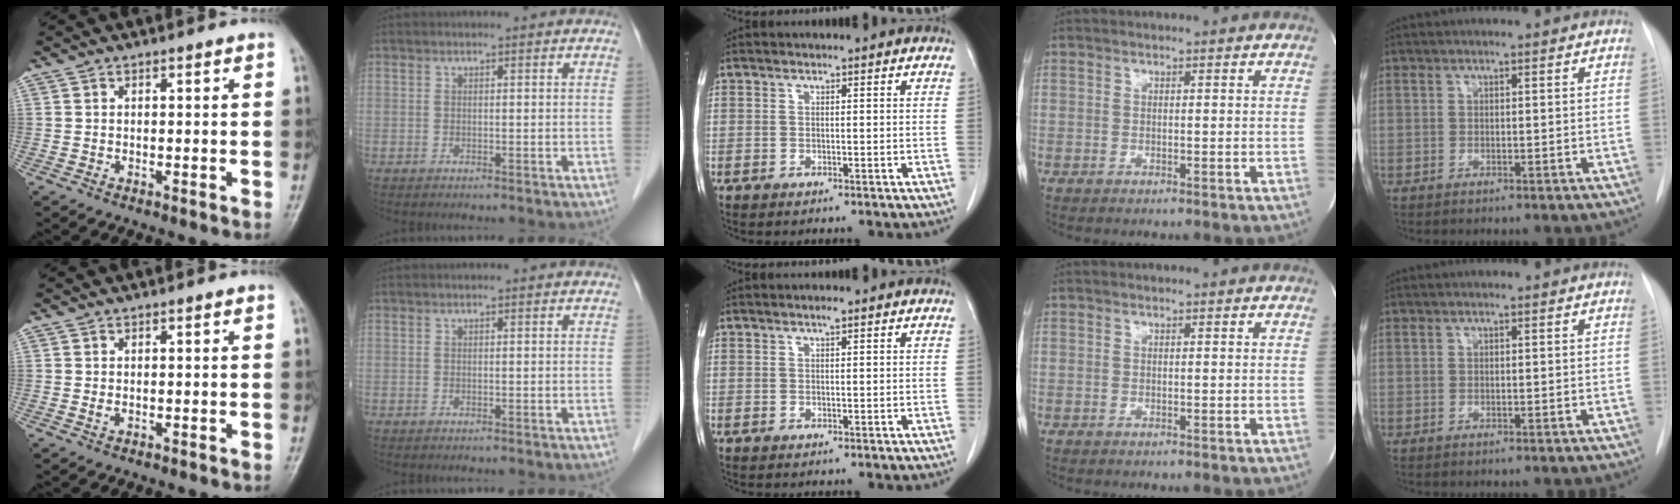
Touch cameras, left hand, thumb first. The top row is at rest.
{"thumb": {"total": 1.1, "force": [0.2, 0.6, 1.0], "torque": [-0.015, 0.002, 0.008]}, "middle": {"total": 0.7, "force": [0.5, 0.1, 0.5], "torque": [-0.011, 0.001, 0.008]}}